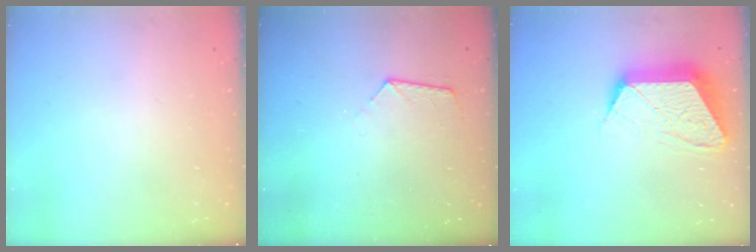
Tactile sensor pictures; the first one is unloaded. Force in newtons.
{"total": 7.3, "press": 7.3, "slide": 0.7}
{"total": 14.0, "press": 14.0, "slide": 0.9}